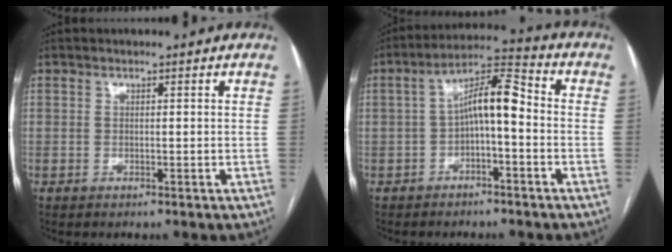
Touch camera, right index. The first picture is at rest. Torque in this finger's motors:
{"motor_torque": [1.33, -0.37, 0.58, 0.16]}